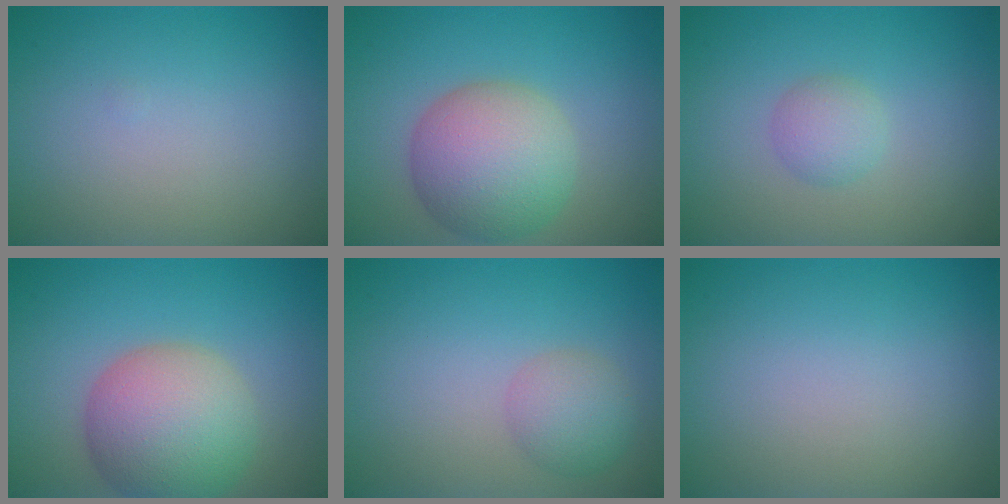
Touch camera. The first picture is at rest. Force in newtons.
{"total": 7.5, "press": 7.5, "slide": 0.1}
{"total": 1.9, "press": 1.9, "slide": 0.1}
{"total": 8.5, "press": 8.4, "slide": 0.5}
{"total": 2.8, "press": 2.8, "slide": 0.1}
{"total": 0.0}